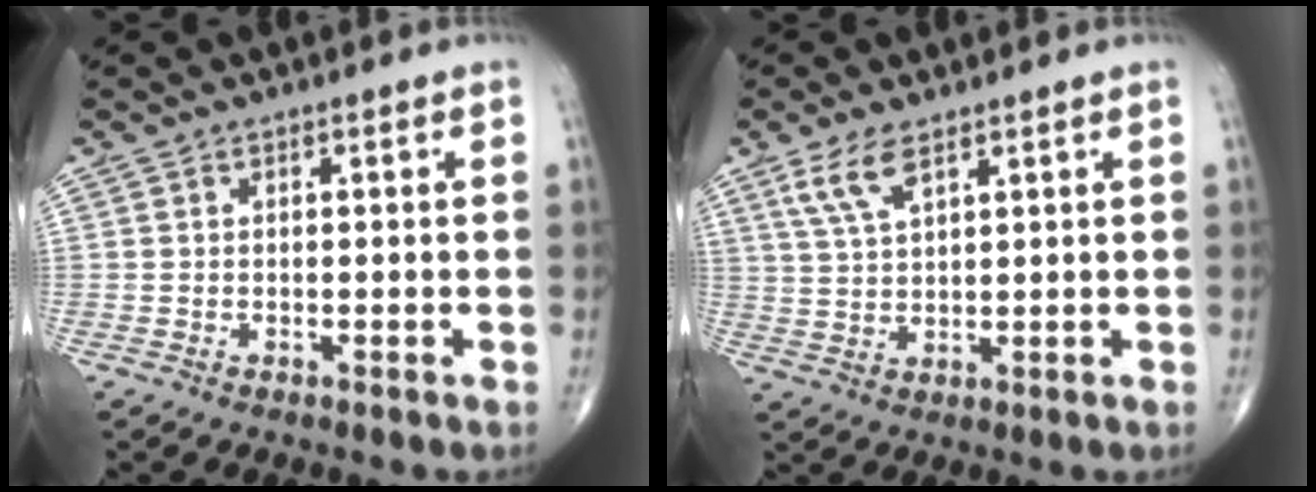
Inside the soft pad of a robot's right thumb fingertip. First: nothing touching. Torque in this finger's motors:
{"motor_torque": [0.02, 0.13, 1.01, 0.84, 0.07]}